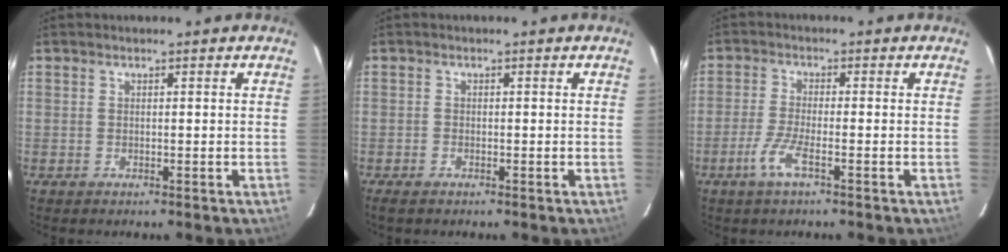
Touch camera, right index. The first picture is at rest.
{"total": 1.5, "force": [-1.2, 0.6, 0.7], "torque": [-0.018, -0.005, -0.026]}
{"total": 4.8, "force": [-2.7, 0.5, 3.9], "torque": [-0.092, -0.008, -0.055]}